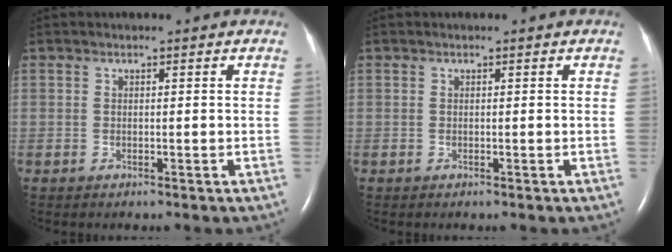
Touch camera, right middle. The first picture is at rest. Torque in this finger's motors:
{"motor_torque": [0.00, 0.00, 0.00, 0.00]}